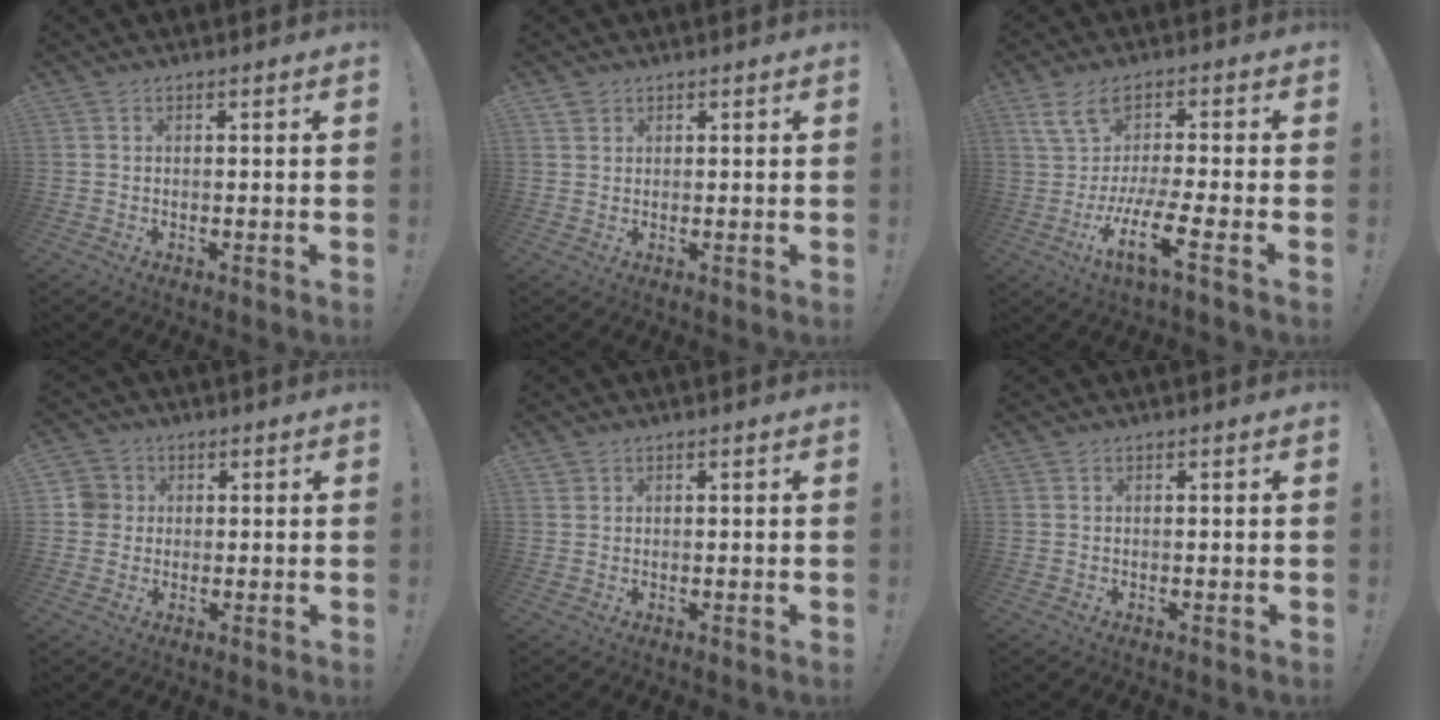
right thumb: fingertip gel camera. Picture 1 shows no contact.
{"total": 1.7, "force": [1.3, 1.1, 0.2], "torque": [0.000, -0.007, 0.024]}
{"total": 13.3, "force": [-1.8, 3.0, 12.8], "torque": [-0.259, -0.008, -0.034]}
{"total": 5.1, "force": [0.5, 4.9, 1.2], "torque": [-0.030, 0.010, 0.011]}
{"total": 1.0, "force": [0.8, 0.5, 0.3], "torque": [-0.010, 0.002, 0.016]}
{"total": 0.0}